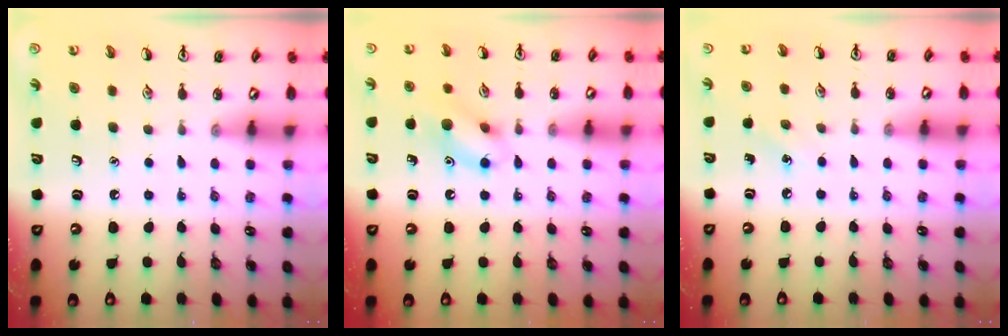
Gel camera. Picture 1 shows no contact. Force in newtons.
{"total": 11.0, "press": 11.0, "slide": 0.9}
{"total": 4.2, "press": 3.9, "slide": 1.5}